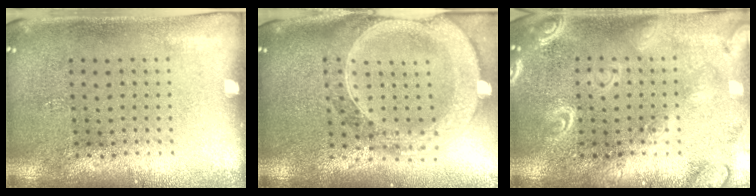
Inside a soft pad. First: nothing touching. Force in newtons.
{"total": 2.9, "press": 2.5, "slide": 1.4}
{"total": 3.9, "press": 3.8, "slide": 0.6}